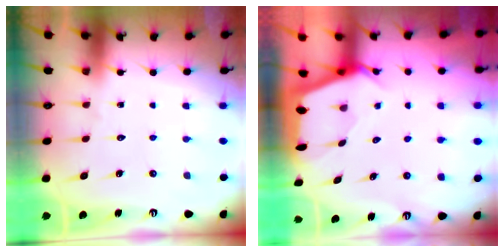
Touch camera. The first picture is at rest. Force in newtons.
{"total": 2.5, "press": 2.5, "slide": 0.3}